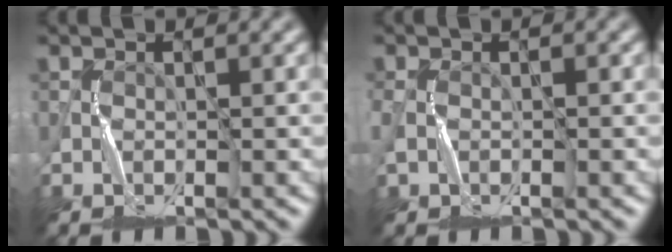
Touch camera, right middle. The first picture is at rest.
{"total": 2.2, "force": [-0.2, 1.6, 1.5], "torque": [-0.033, -0.005, -0.002]}